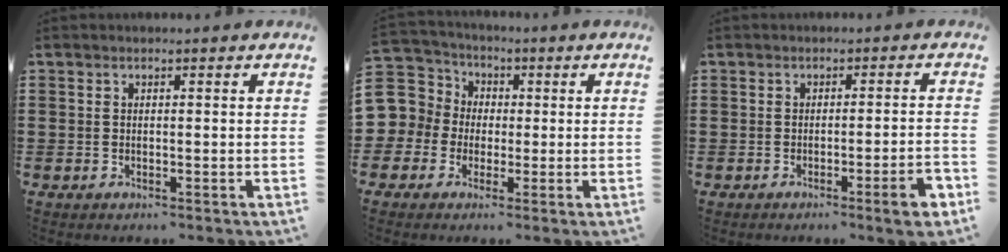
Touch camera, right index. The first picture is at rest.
{"total": 6.6, "force": [-0.8, 6.5, 0.6], "torque": [-0.064, 0.001, -0.024]}
{"total": 4.4, "force": [-2.0, 0.2, 3.9], "torque": [-0.060, -0.009, -0.030]}